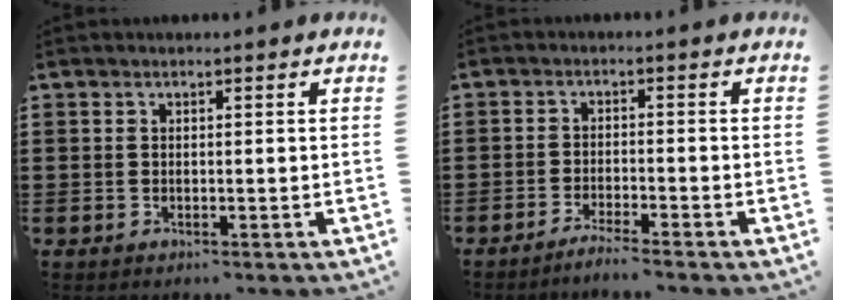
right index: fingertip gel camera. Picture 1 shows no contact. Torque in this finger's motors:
{"motor_torque": [-0.65, 0.84, -1.05, -0.12]}